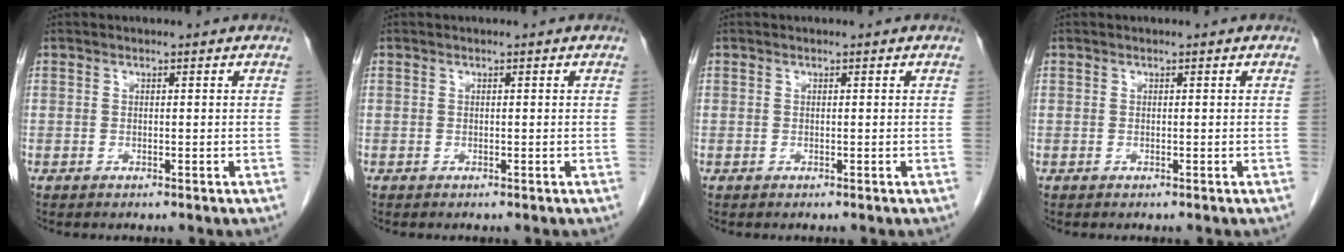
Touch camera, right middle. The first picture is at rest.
{"total": 0.0}
{"total": 0.0}
{"total": 0.0}